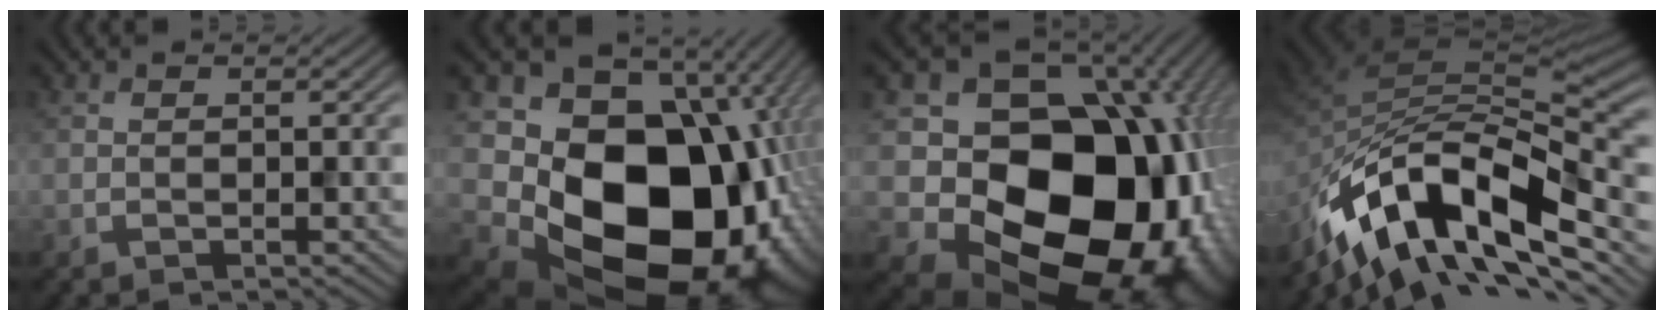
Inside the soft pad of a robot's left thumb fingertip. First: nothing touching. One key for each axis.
{"total": 21.0, "fx": -4.4, "fy": 16.7, "fz": 12.1, "tx": -0.241, "ty": -0.070, "tz": -0.031}
{"total": 21.2, "fx": -1.8, "fy": 17.3, "fz": 12.1, "tx": -0.225, "ty": -0.062, "tz": 0.019}
{"total": 14.9, "fx": -9.0, "fy": 7.4, "fz": 9.3, "tx": -0.190, "ty": 0.001, "tz": -0.162}